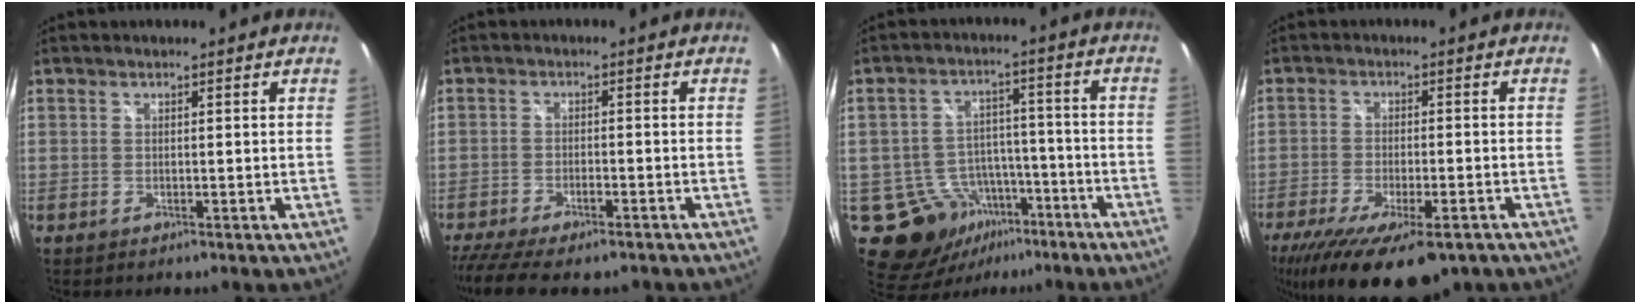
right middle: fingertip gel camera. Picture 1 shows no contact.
{"total": 11.8, "force": [-9.6, 2.9, 6.1], "torque": [-0.146, -0.036, -0.156]}
{"total": 12.4, "force": [-6.9, 9.1, 4.8], "torque": [-0.105, 0.013, -0.085]}
{"total": 18.6, "force": [-12.4, 6.5, 12.3], "torque": [-0.246, -0.064, -0.188]}